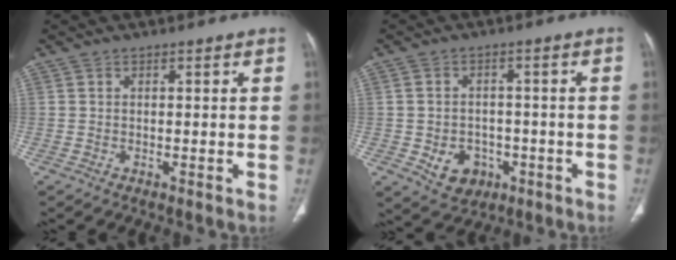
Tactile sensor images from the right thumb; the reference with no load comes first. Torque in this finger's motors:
{"motor_torque": [-0.29, 0.38, -0.20, 0.26, 0.14]}